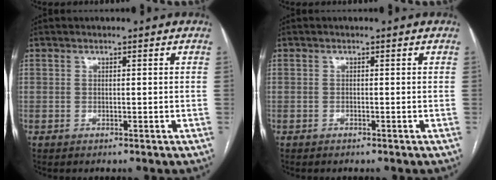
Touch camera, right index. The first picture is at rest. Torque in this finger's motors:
{"motor_torque": [0.10, -0.07, 0.02, 0.00]}